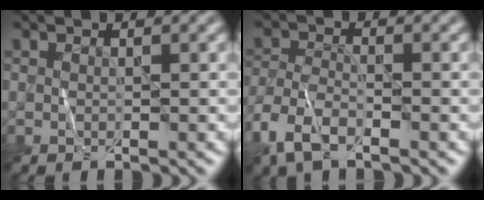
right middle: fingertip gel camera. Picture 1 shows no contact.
{"total": 4.3, "force": [-3.0, 1.7, 2.5], "torque": [-0.060, -0.007, -0.070]}